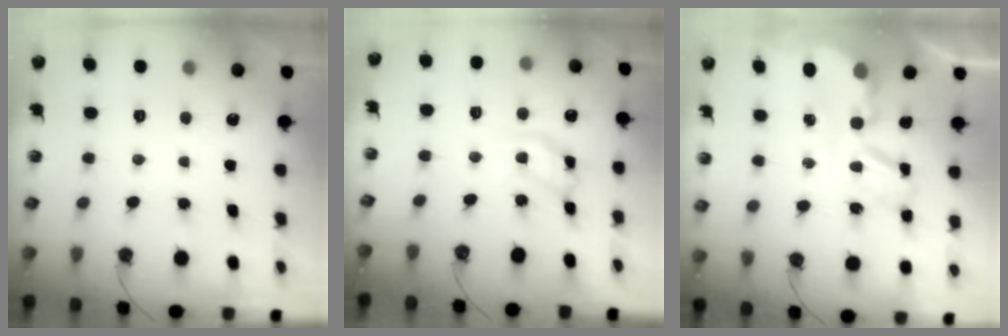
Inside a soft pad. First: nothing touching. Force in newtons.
{"total": 13.3, "press": 13.3, "slide": 1.0}
{"total": 7.3, "press": 7.3, "slide": 0.5}